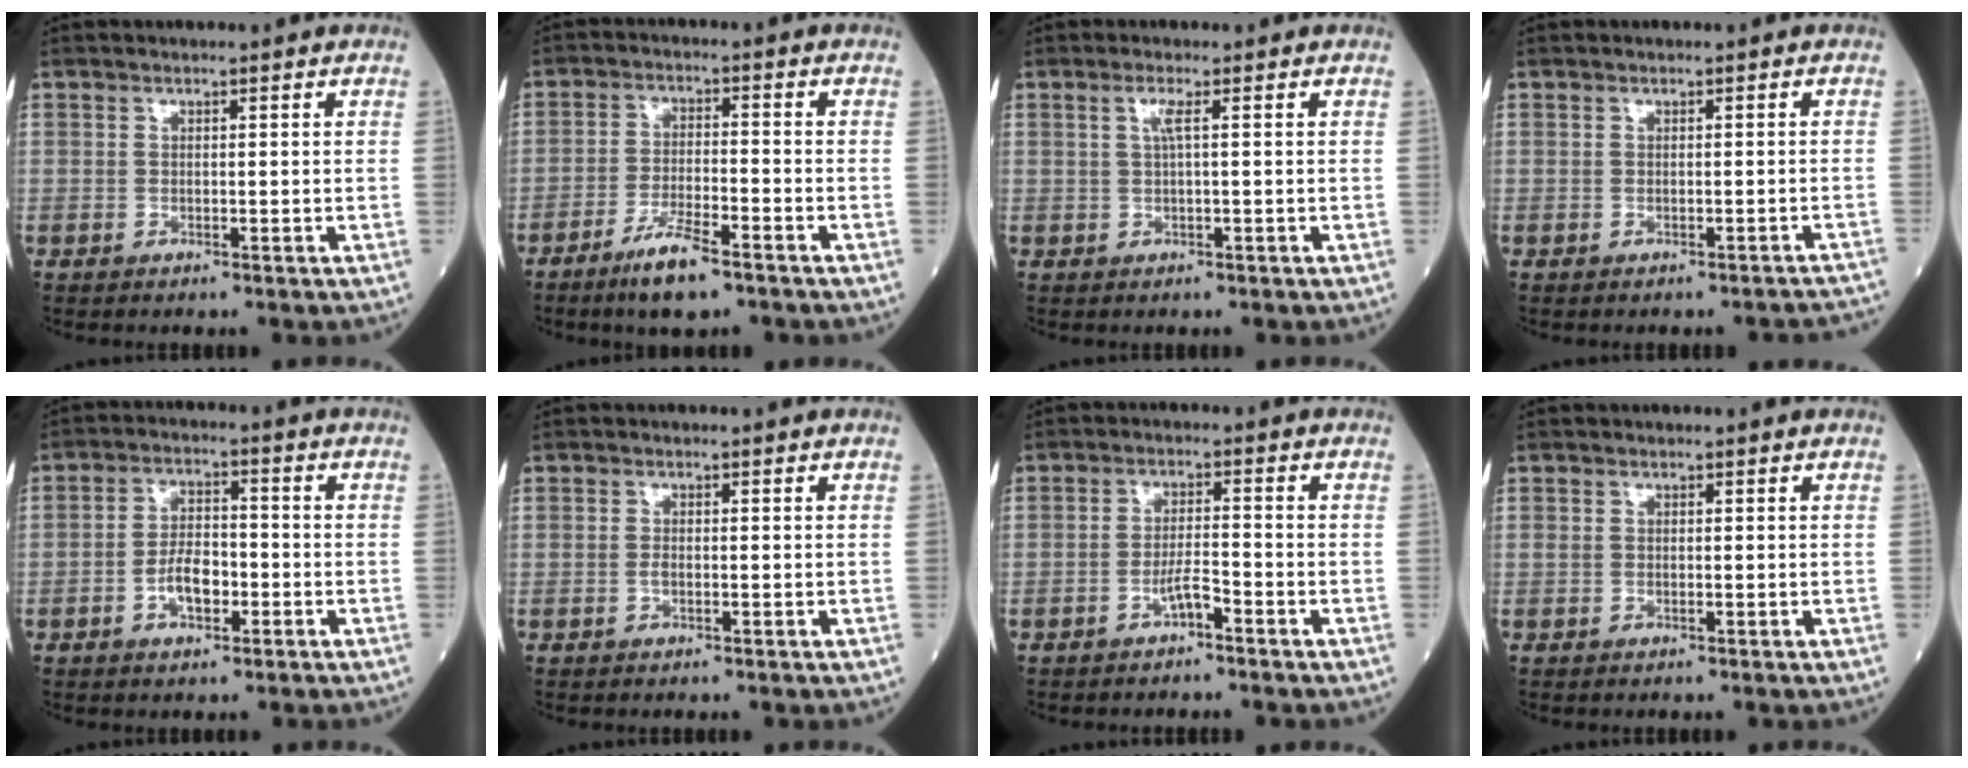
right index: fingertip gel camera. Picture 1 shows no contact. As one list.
[{"total": 7.2, "force": [-5.0, 1.0, 5.1], "torque": [-0.099, -0.010, -0.089]}, {"total": 1.6, "force": [0.4, -0.2, 1.6], "torque": [-0.036, 0.003, 0.007]}, {"total": 4.5, "force": [-4.3, 0.8, 0.8], "torque": [0.002, -0.004, -0.039]}, {"total": 5.4, "force": [-2.1, 2.5, 4.3], "torque": [-0.083, 0.010, -0.038]}, {"total": 0.8, "force": [-0.2, 0.3, 0.7], "torque": [-0.016, 0.001, -0.003]}, {"total": 2.7, "force": [-1.8, 0.3, 2.0], "torque": [-0.034, 0.003, -0.033]}, {"total": 0.0}]